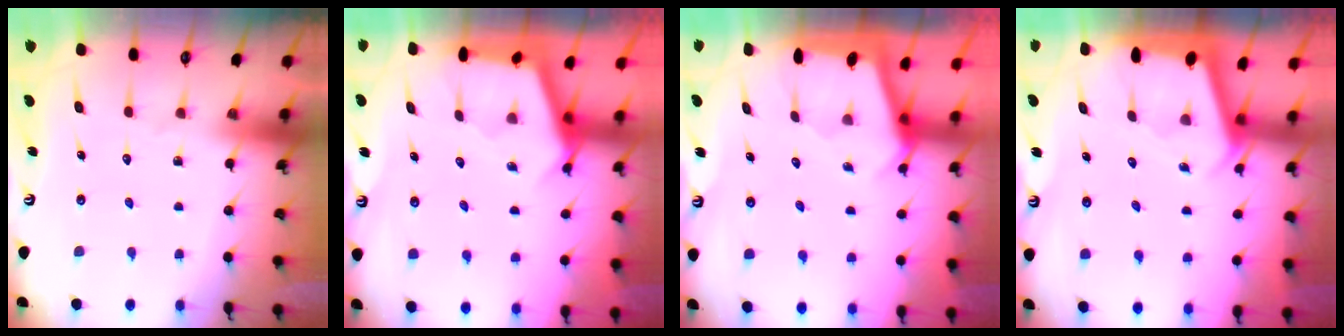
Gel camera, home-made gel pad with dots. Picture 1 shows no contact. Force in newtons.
{"total": 3.3, "press": 3.2, "slide": 0.3}
{"total": 2.0, "press": 2.0, "slide": 0.3}
{"total": 2.2, "press": 2.2, "slide": 0.1}